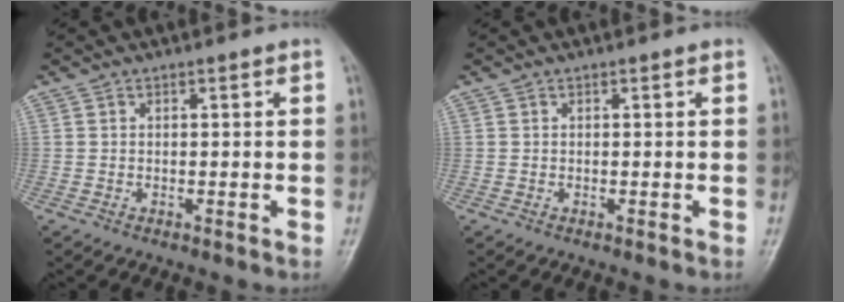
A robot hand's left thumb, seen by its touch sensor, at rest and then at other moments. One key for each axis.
{"total": 0.0}